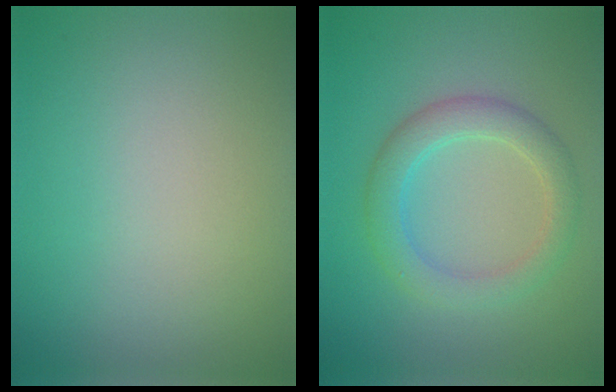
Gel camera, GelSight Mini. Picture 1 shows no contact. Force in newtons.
{"total": 3.6, "press": 3.6, "slide": 0.2}